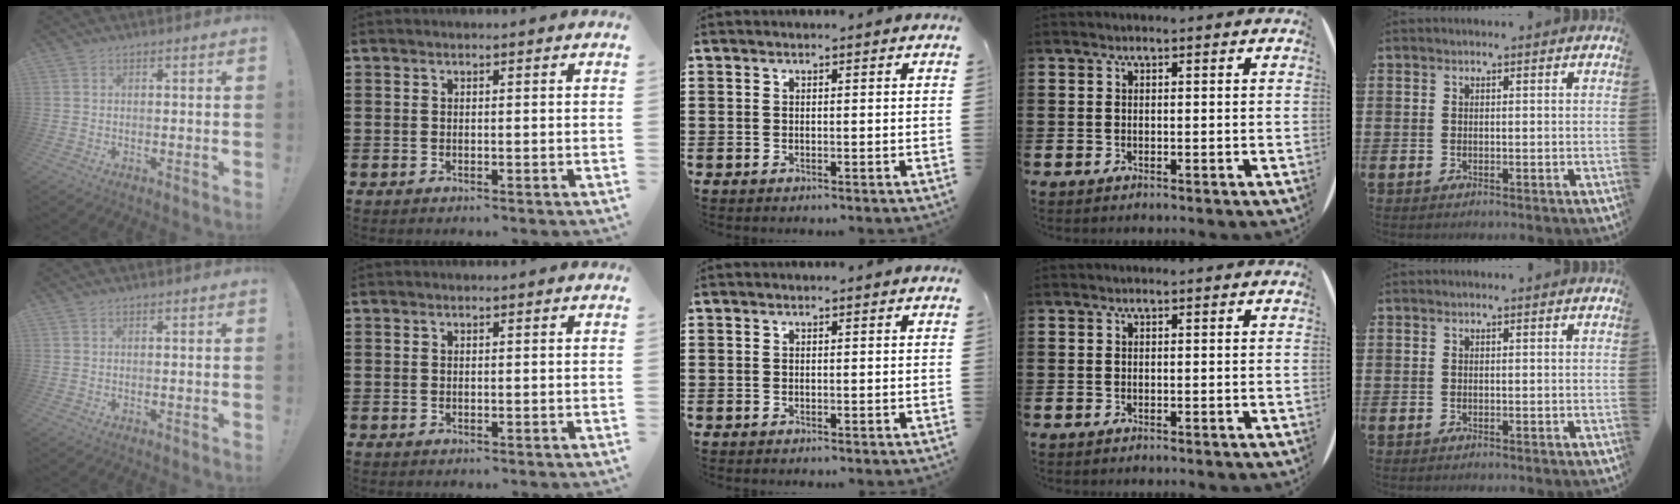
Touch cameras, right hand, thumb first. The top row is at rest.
{}